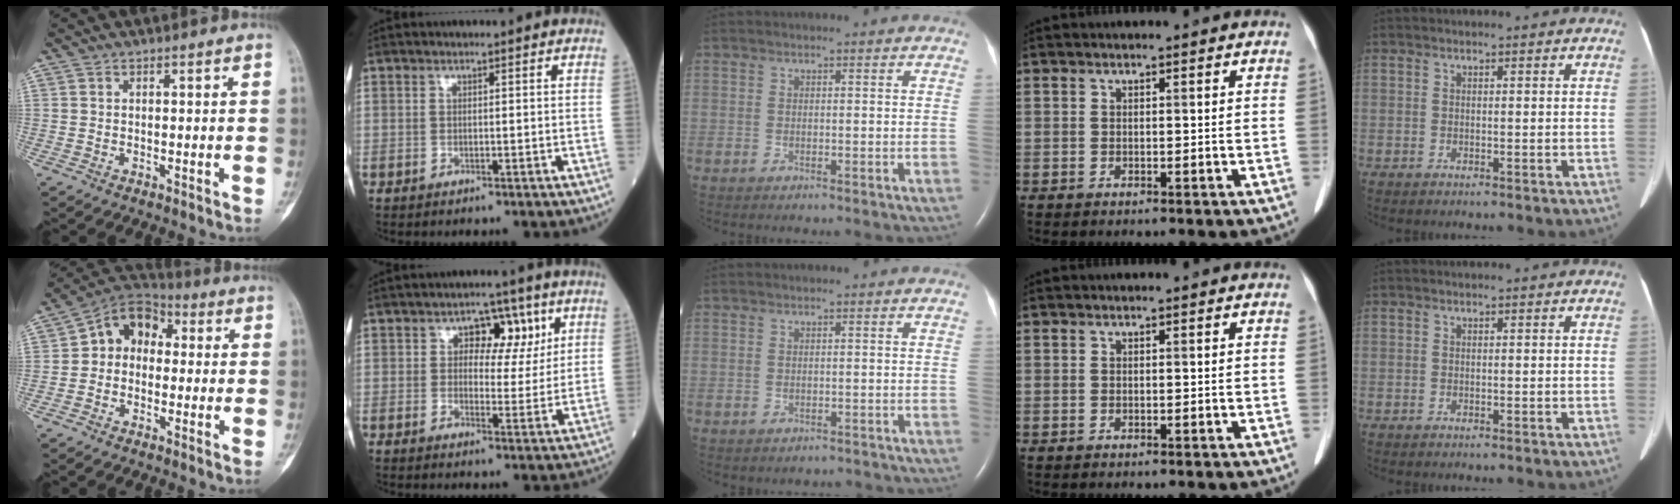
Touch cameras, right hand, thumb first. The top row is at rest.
{"thumb": {"total": 9.8, "force": [0.5, 7.7, 6.0], "torque": [-0.064, 0.036, -0.011]}, "index": {"total": 6.7, "force": [2.6, 3.9, 4.7], "torque": [-0.054, 0.012, 0.035]}, "middle": {"total": 1.7, "force": [-1.4, 1.0, 0.2], "torque": [-0.005, 0.001, -0.016]}}